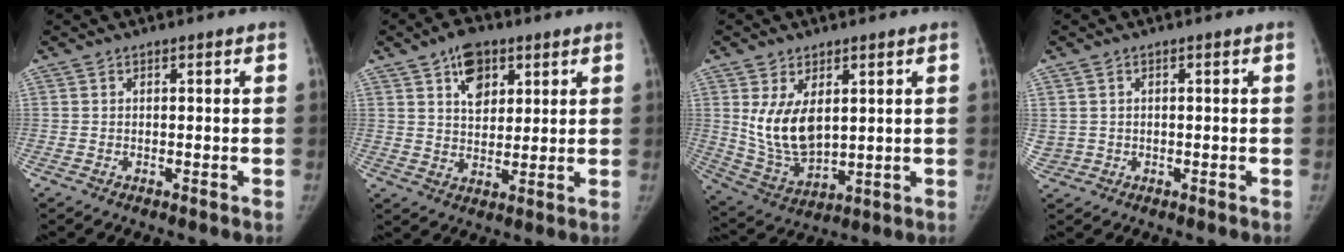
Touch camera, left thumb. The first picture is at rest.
{"total": 8.0, "force": [4.1, 5.0, 4.8], "torque": [-0.047, -0.020, 0.067]}
{"total": 10.9, "force": [2.8, 6.3, 8.4], "torque": [-0.141, -0.024, 0.073]}
{"total": 3.1, "force": [0.4, 2.9, 0.9], "torque": [-0.022, 0.004, 0.019]}